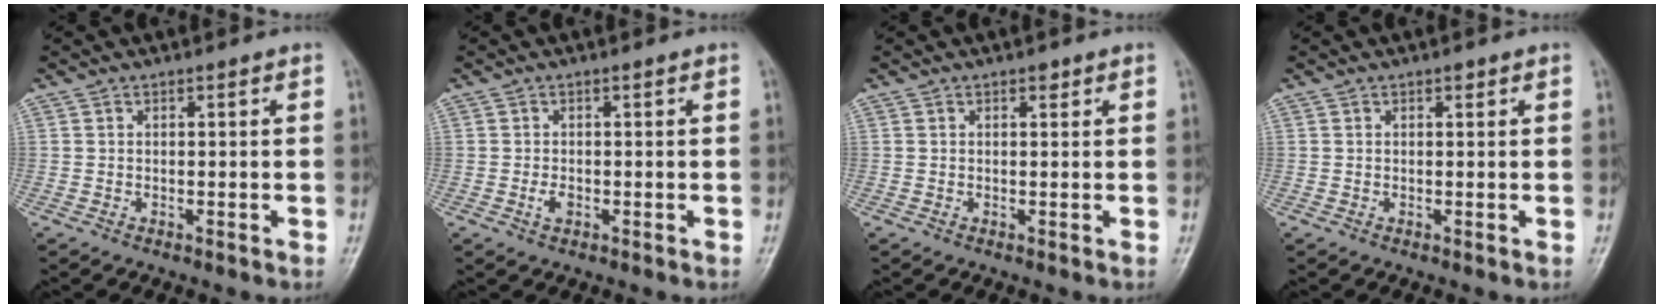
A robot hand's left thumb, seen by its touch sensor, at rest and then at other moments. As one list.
[{"total": 1.6, "force": [-0.4, 0.9, 1.2], "torque": [-0.021, -0.001, -0.008]}, {"total": 1.0, "force": [0.6, 0.5, 0.5], "torque": [-0.001, -0.002, 0.006]}, {"total": 0.7, "force": [0.4, 0.3, 0.4], "torque": [-0.003, -0.001, 0.004]}]